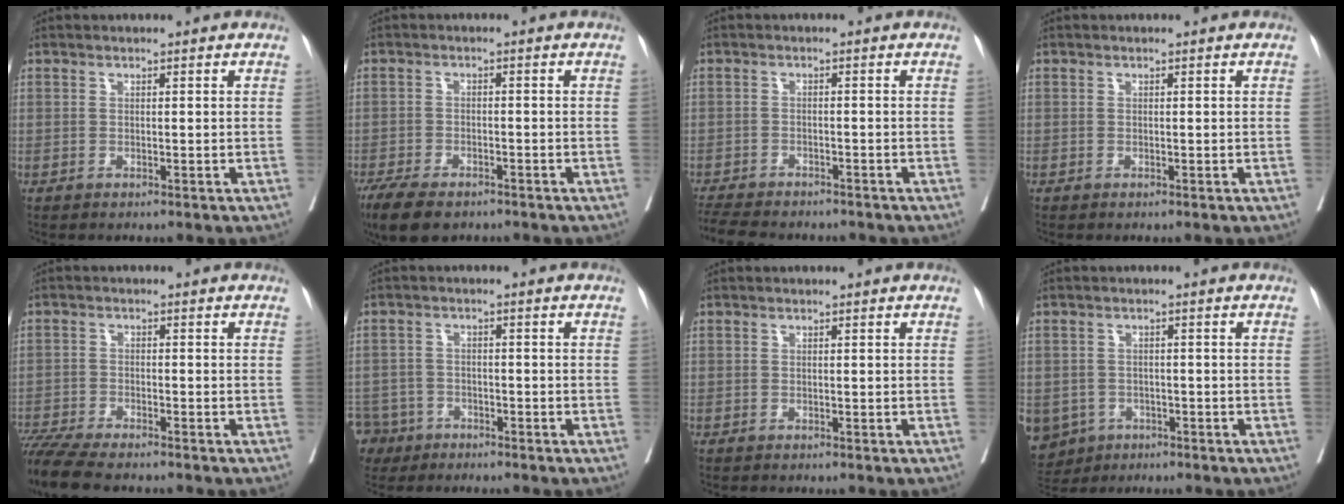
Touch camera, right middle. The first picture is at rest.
{"total": 7.9, "force": [-5.9, 2.9, 4.3], "torque": [-0.074, -0.013, -0.093]}
{"total": 10.4, "force": [-9.1, 2.7, 4.2], "torque": [-0.083, -0.011, -0.131]}
{"total": 0.0}
{"total": 9.7, "force": [-8.5, 1.1, 4.5], "torque": [-0.076, -0.017, -0.140]}
{"total": 7.9, "force": [-5.6, 5.5, 1.1], "torque": [-0.043, -0.006, -0.099]}
{"total": 0.0}
{"total": 9.4, "force": [-4.8, 7.7, 2.4], "torque": [-0.076, -0.004, -0.066]}